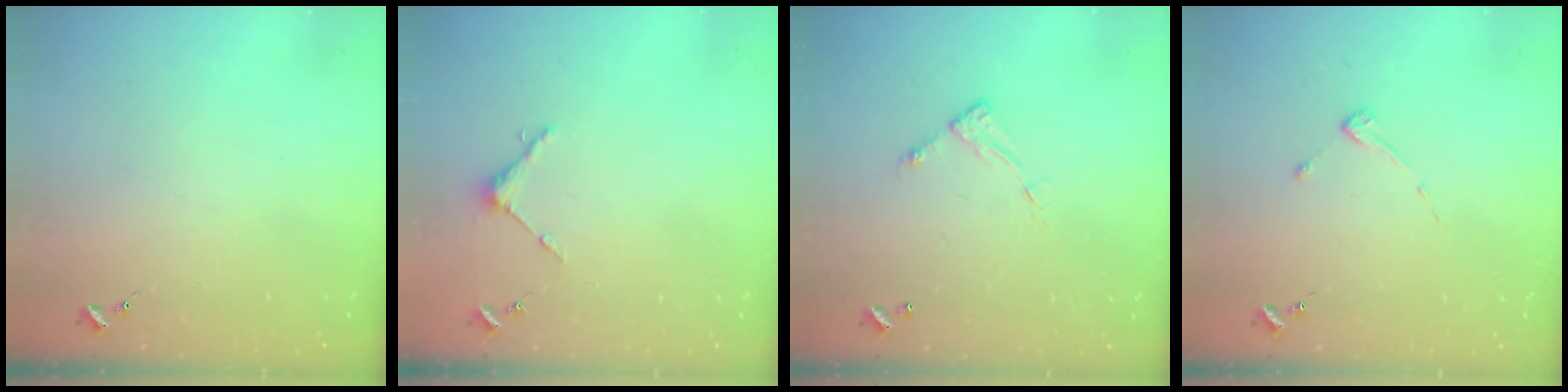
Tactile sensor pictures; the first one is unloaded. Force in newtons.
{"total": 4.0, "press": 4.0, "slide": 0.4}
{"total": 5.3, "press": 5.3, "slide": 0.4}
{"total": 2.7, "press": 2.7, "slide": 0.3}